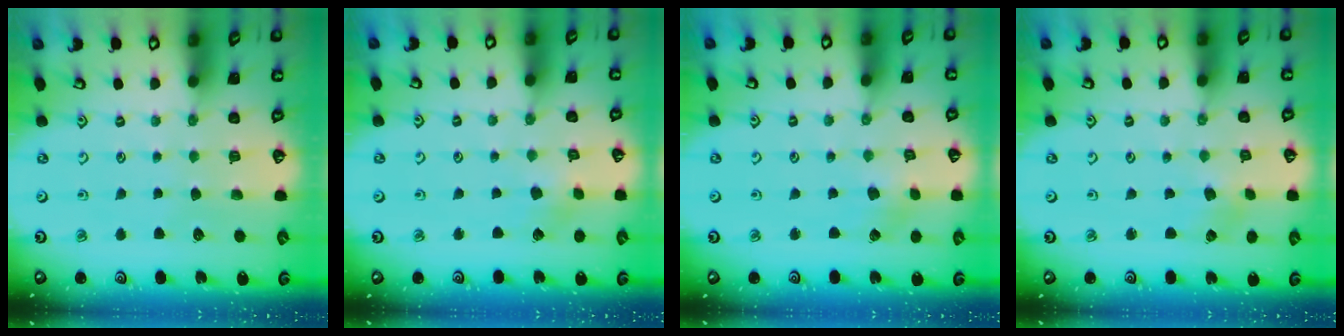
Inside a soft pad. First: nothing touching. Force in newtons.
{"total": 2.6, "press": 2.6, "slide": 0.2}
{"total": 1.7, "press": 1.7, "slide": 0.3}
{"total": 2.6, "press": 2.6, "slide": 0.6}